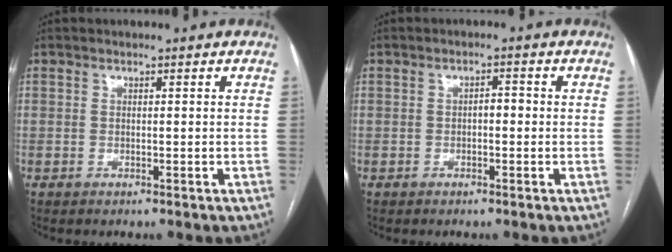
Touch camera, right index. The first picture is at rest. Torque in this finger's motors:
{"motor_torque": [0.71, 0.20, -0.01, 0.03]}